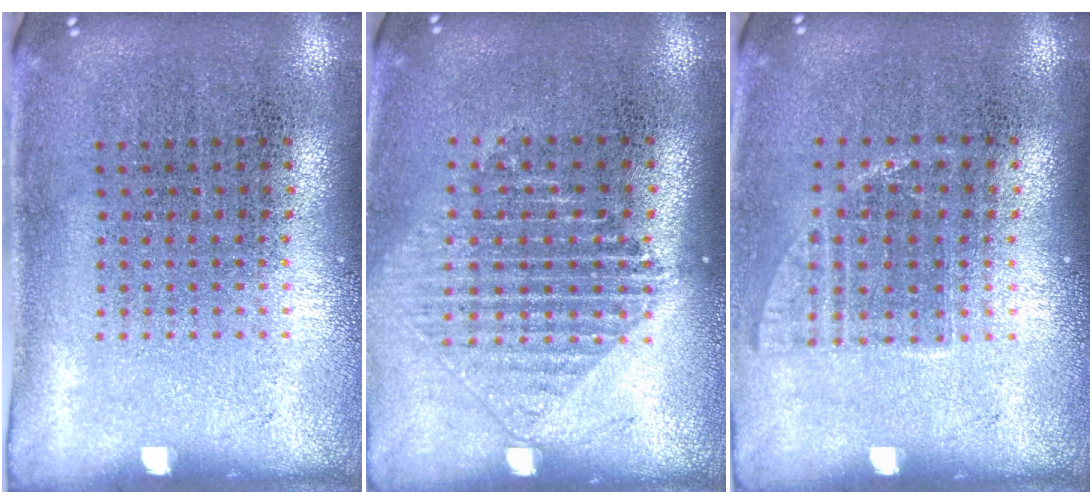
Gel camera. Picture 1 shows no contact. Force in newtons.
{"total": 1.2, "press": 1.2, "slide": 0.4}
{"total": 1.0, "press": 0.8, "slide": 0.5}